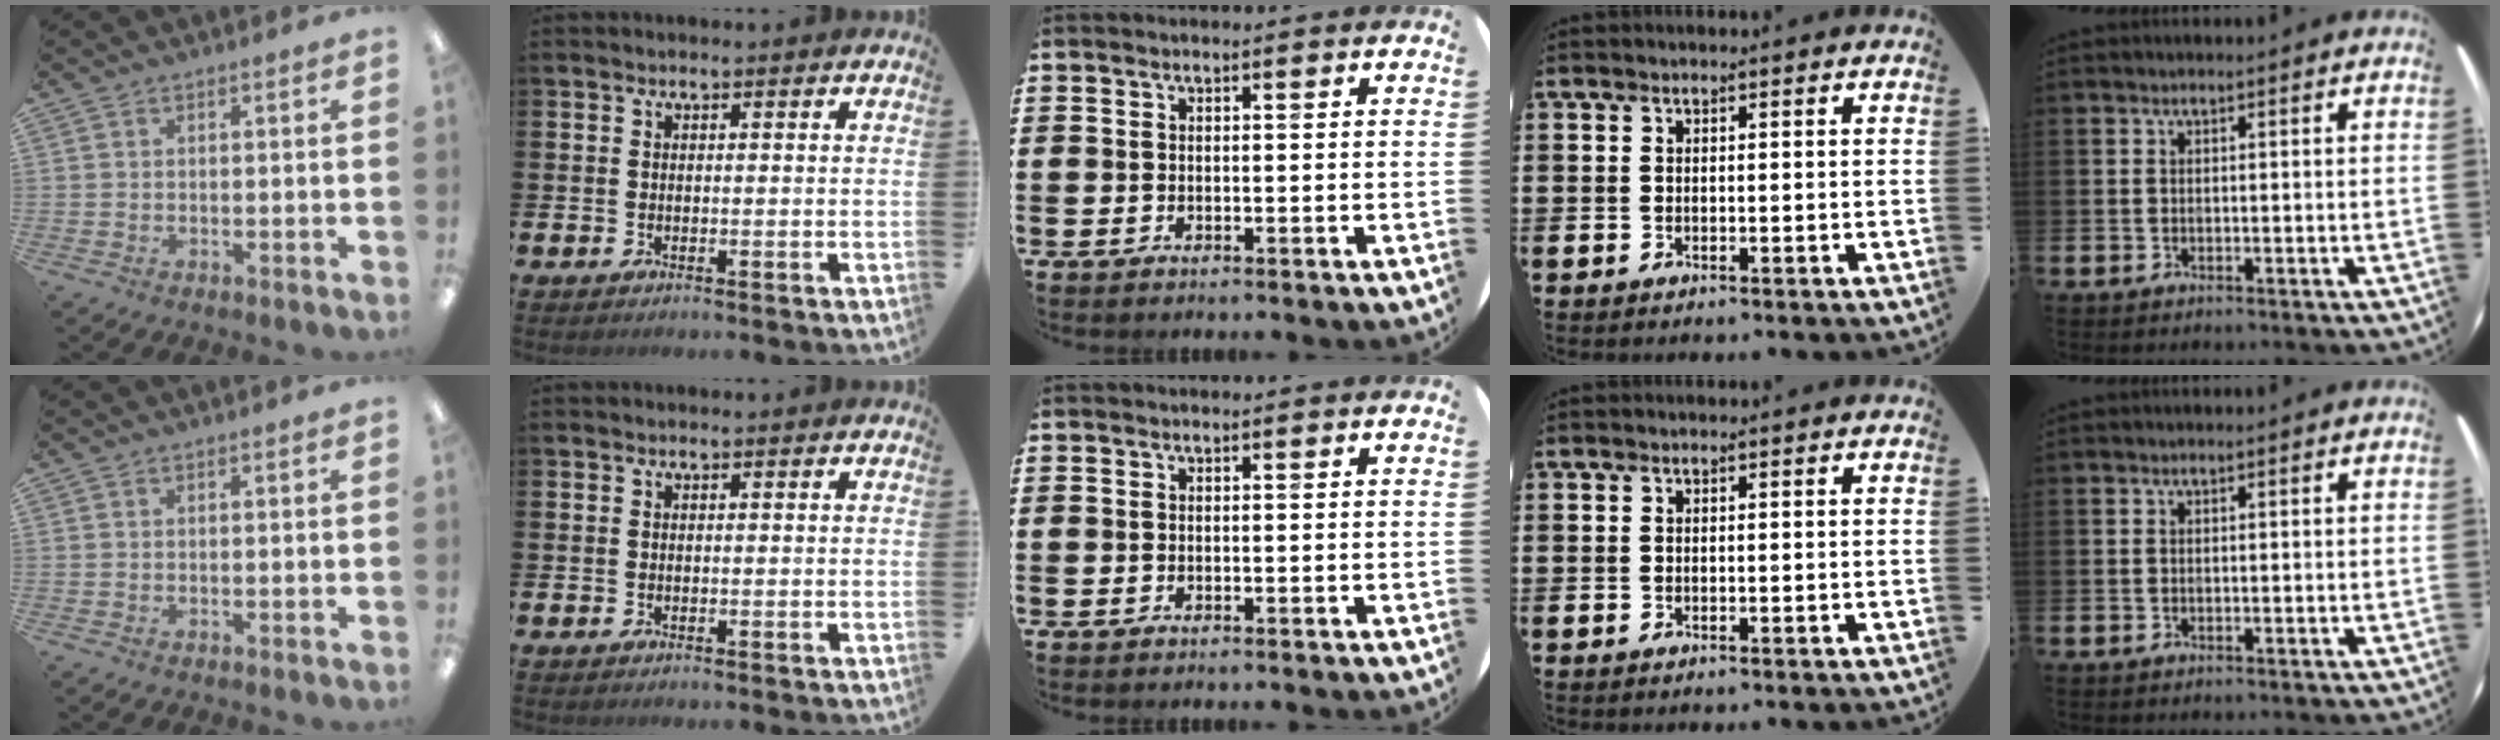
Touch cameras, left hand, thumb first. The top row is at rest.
{}